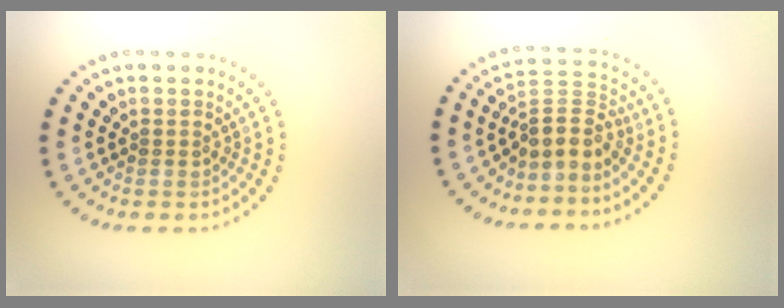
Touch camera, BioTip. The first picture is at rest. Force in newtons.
{"total": 3.2, "press": 2.4, "slide": 2.2}